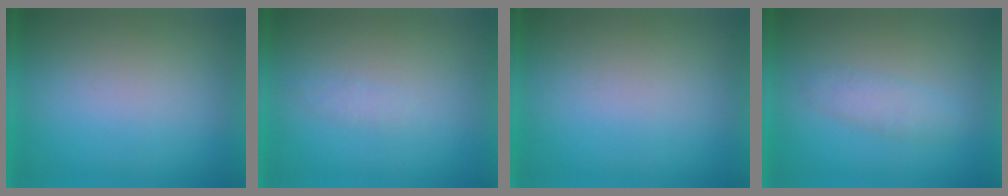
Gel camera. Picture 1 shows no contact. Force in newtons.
{"total": 1.2}
{"total": 0.0}
{"total": 2.2}